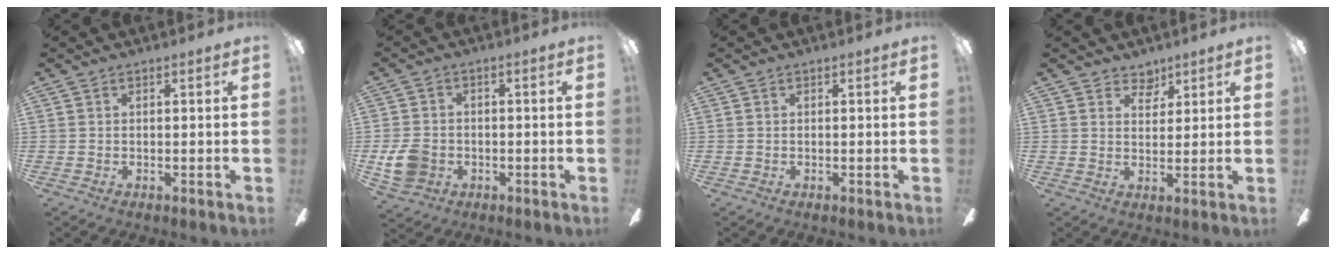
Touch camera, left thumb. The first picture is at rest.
{"total": 7.7, "force": [-1.7, 6.4, 3.9], "torque": [-0.083, 0.018, -0.029]}
{"total": 0.0}
{"total": 4.4, "force": [3.6, 2.5, 0.7], "torque": [-0.002, -0.017, 0.062]}